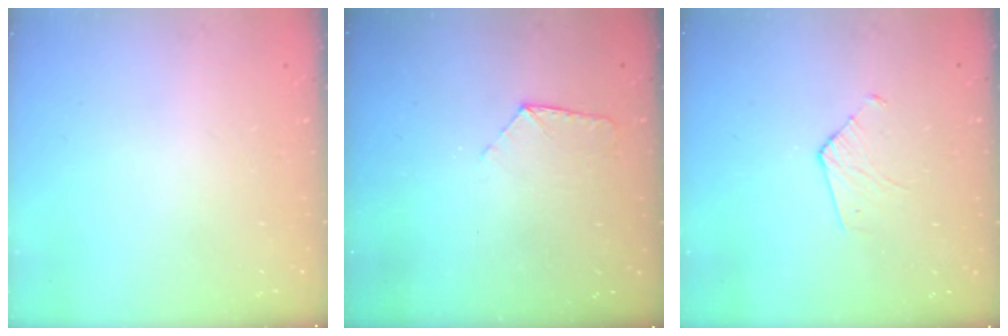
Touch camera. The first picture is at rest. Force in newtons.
{"total": 7.3, "press": 7.2, "slide": 0.7}
{"total": 4.2, "press": 4.2, "slide": 0.4}